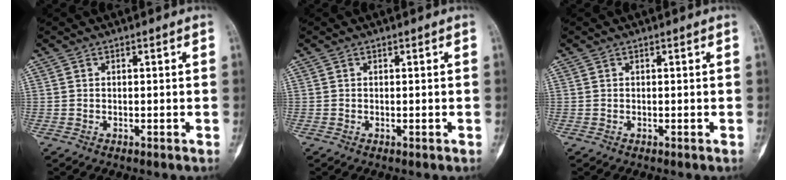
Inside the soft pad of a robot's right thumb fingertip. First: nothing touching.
{"total": 0.0}
{"total": 0.0}